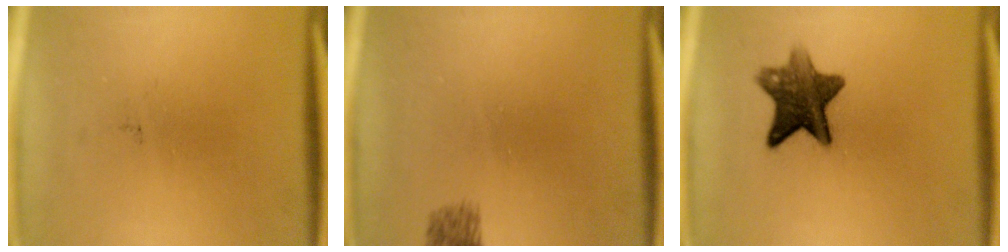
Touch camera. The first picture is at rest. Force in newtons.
{"total": 1.9}
{"total": 9.1}